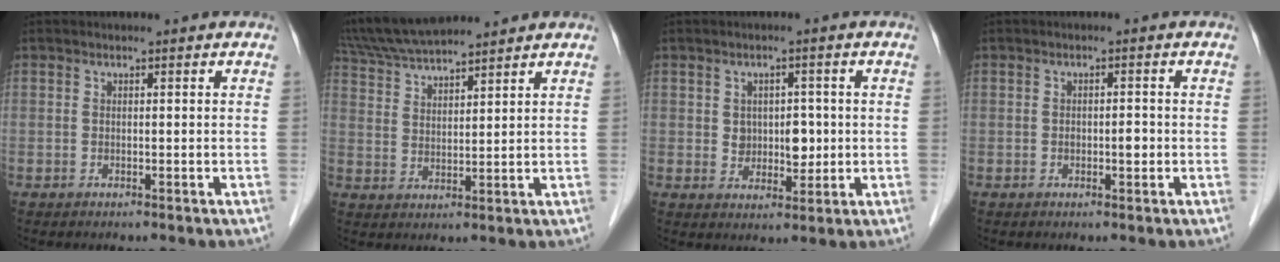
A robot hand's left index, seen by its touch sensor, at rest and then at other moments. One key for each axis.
{"total": 12.1, "fx": 11.0, "fy": 1.1, "fz": 4.8, "tx": -0.095, "ty": 0.031, "tz": 0.202}
{"total": 4.5, "fx": 0.3, "fy": 3.3, "fz": 3.1, "tx": -0.040, "ty": 0.008, "tz": 0.014}
{"total": 1.6, "fx": -0.4, "fy": 0.8, "fz": 1.4, "tx": -0.021, "ty": 0.003, "tz": -0.006}